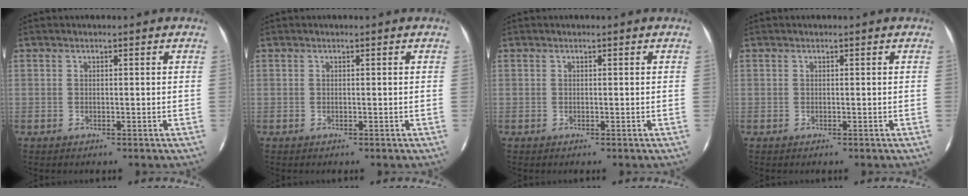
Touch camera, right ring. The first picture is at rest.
{"total": 0.0}
{"total": 0.0}
{"total": 0.0}